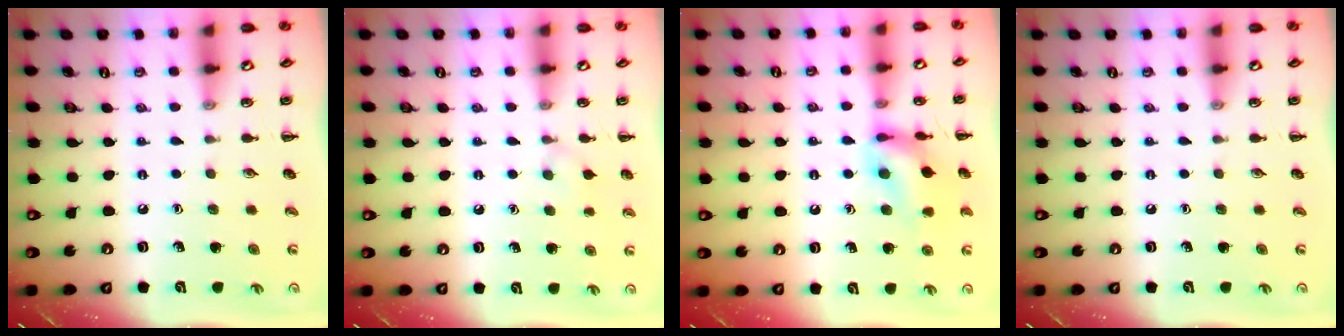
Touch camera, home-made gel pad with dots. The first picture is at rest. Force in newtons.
{"total": 5.7, "press": 5.4, "slide": 1.8}
{"total": 13.9, "press": 13.9, "slide": 1.1}
{"total": 0.0}